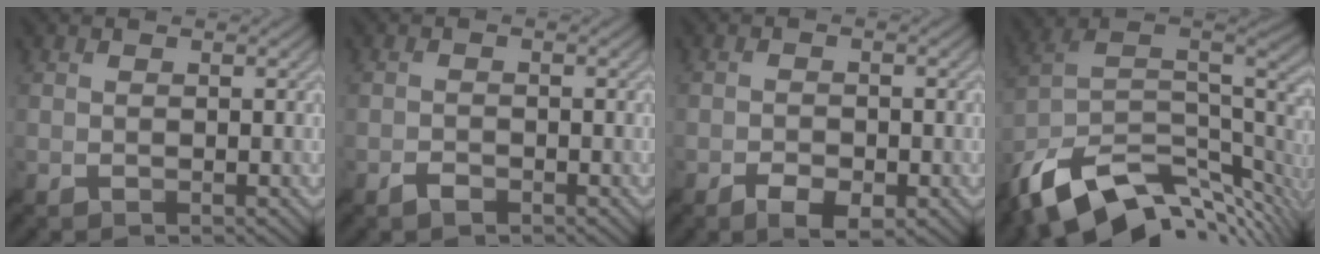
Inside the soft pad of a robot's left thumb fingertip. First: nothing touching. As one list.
[{"total": 1.3, "force": [-1.1, 0.5, 0.4], "torque": [-0.004, -0.001, -0.023]}, {"total": 3.4, "force": [-2.2, 1.4, 2.3], "torque": [-0.036, -0.005, -0.035]}, {"total": 15.1, "force": [-7.8, 7.7, 10.4], "torque": [-0.227, -0.023, -0.131]}]